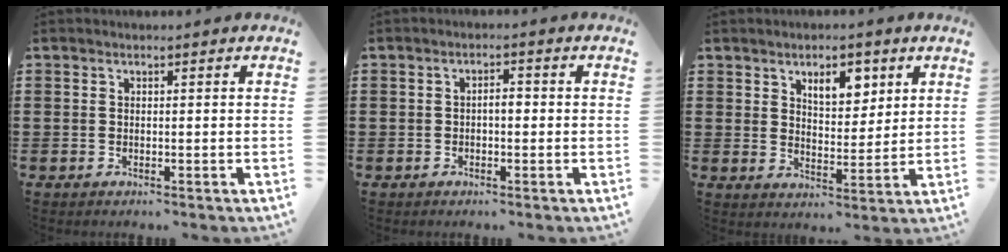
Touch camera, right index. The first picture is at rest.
{"total": 2.0, "force": [-0.4, 0.8, 1.8], "torque": [-0.035, 0.004, -0.009]}
{"total": 5.7, "force": [3.2, 3.0, 3.7], "torque": [-0.059, 0.003, 0.052]}